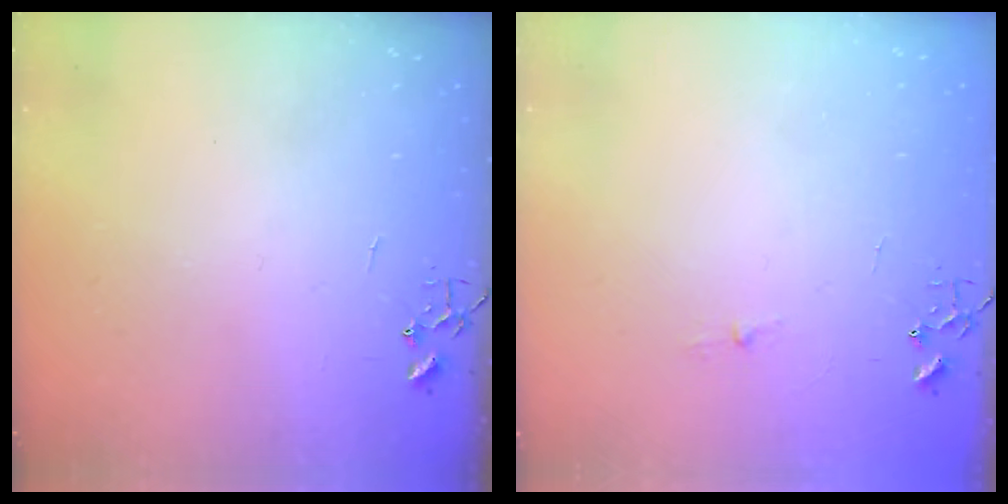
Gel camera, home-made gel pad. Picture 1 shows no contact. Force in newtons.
{"total": 2.6, "press": 2.5, "slide": 0.4}